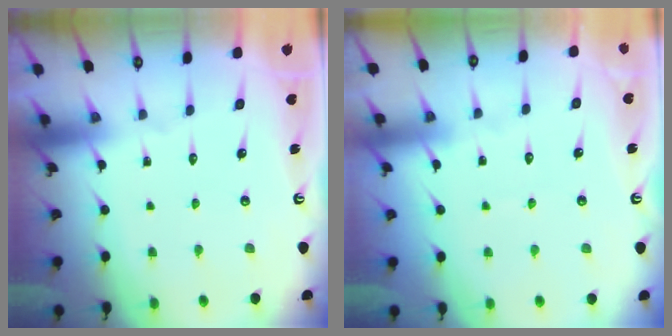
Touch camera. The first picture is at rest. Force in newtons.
{"total": 5.8, "press": 5.8, "slide": 0.7}